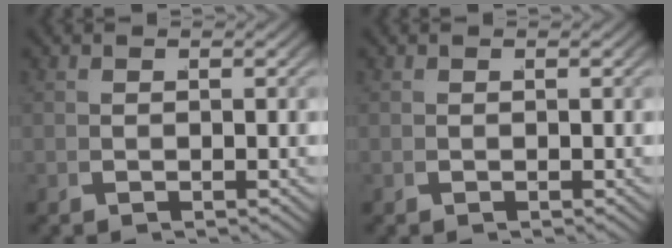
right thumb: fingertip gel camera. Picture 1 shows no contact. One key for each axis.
{"total": 0.0}